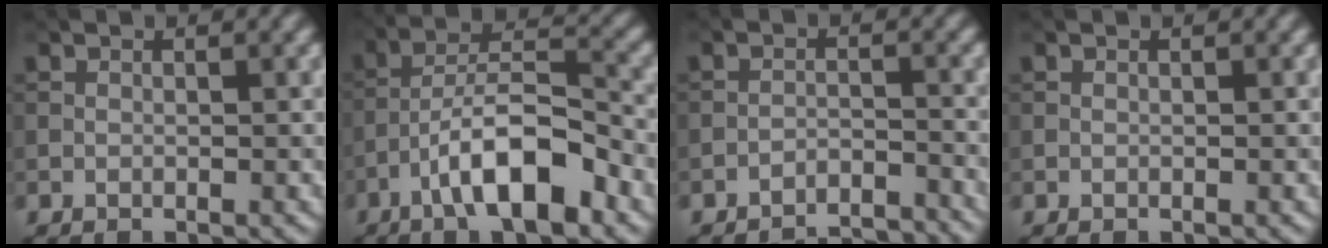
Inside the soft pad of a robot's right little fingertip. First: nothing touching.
{"total": 8.7, "force": [-4.5, 2.5, 6.9], "torque": [-0.111, 0.021, -0.081]}
{"total": 5.0, "force": [-4.8, 0.6, 1.0], "torque": [-0.017, -0.001, -0.075]}
{"total": 0.0}